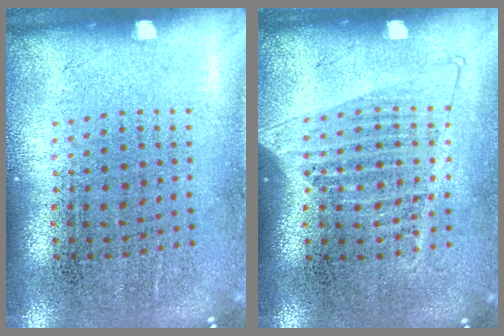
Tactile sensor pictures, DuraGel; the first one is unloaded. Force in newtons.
{"total": 1.3, "press": 1.1, "slide": 0.5}